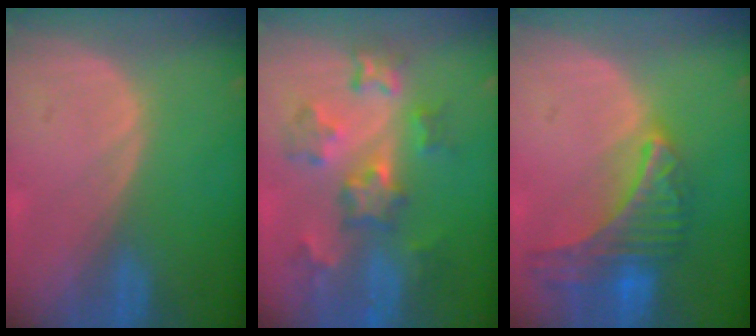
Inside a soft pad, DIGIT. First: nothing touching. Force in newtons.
{"total": 8.3, "press": 7.9, "slide": 2.5}
{"total": 9.3, "press": 8.2, "slide": 4.5}